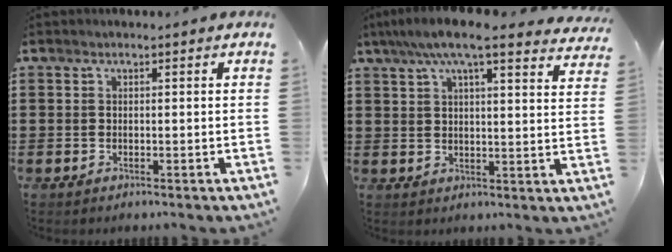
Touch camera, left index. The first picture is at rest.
{"total": 7.9, "force": [6.3, 0.7, 4.7], "torque": [-0.109, -0.013, 0.112]}